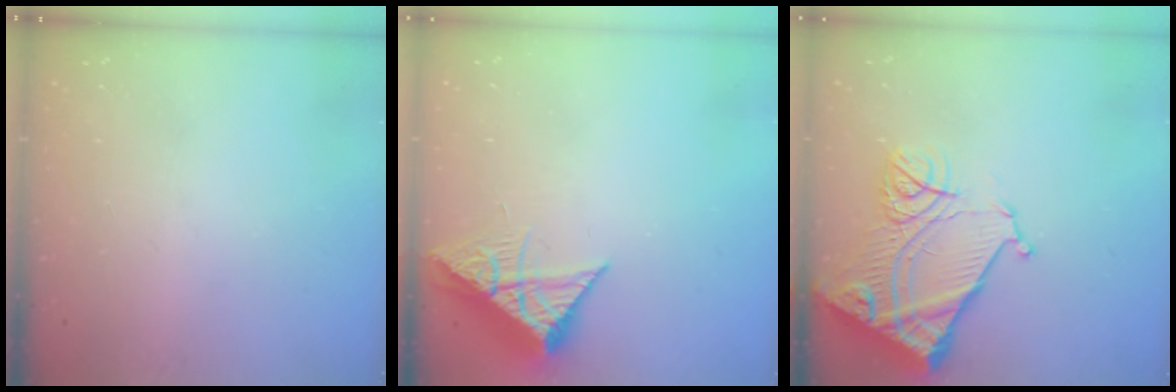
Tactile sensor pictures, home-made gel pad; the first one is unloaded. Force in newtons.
{"total": 8.1, "press": 8.1, "slide": 0.3}
{"total": 17.1, "press": 17.0, "slide": 1.9}